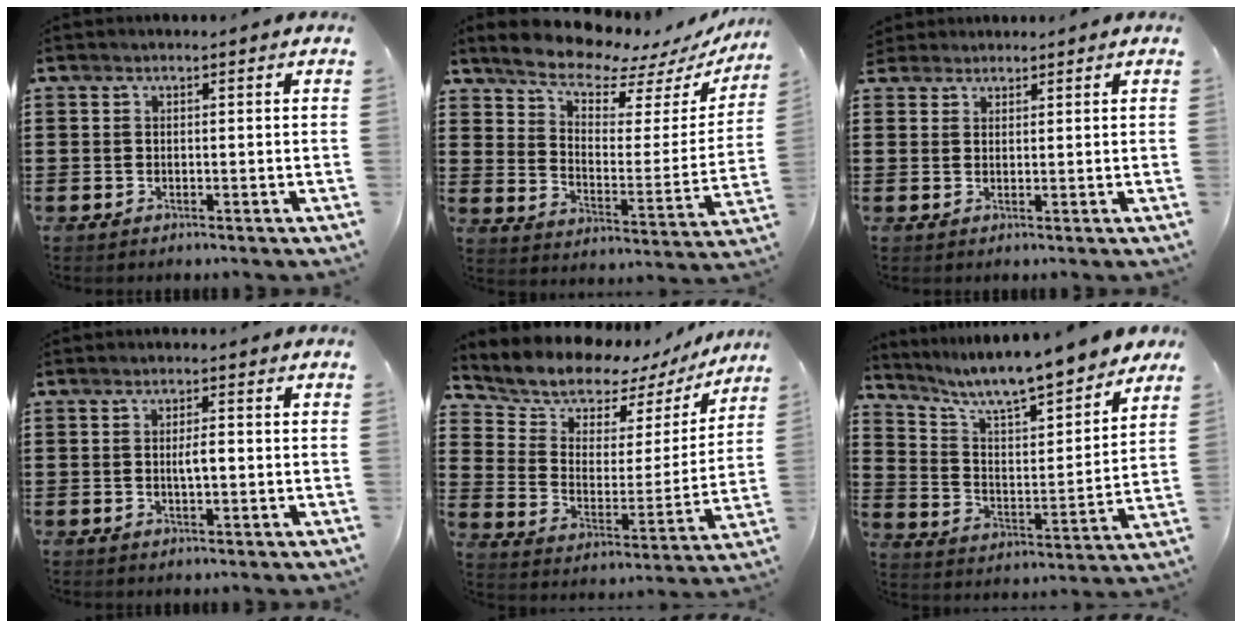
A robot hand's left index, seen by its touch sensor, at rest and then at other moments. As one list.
[{"total": 9.2, "force": [8.4, 1.9, 3.0], "torque": [-0.086, -0.062, 0.149]}, {"total": 1.8, "force": [1.7, 0.7, -0.2], "torque": [-0.002, 0.004, 0.034]}, {"total": 2.3, "force": [-0.2, 0.7, 2.2], "torque": [-0.042, 0.000, -0.004]}, {"total": 7.0, "force": [6.4, 2.8, 0.8], "torque": [-0.055, -0.050, 0.108]}, {"total": 8.5, "force": [7.9, 0.2, 3.2], "torque": [-0.095, -0.058, 0.133]}]